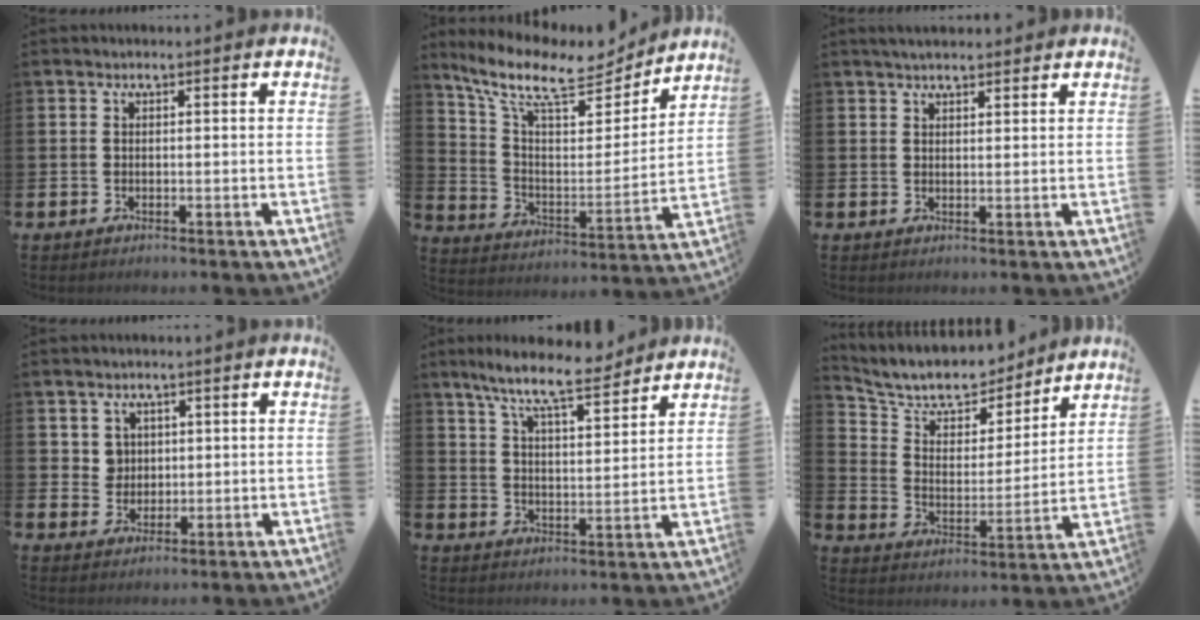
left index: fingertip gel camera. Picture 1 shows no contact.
{"total": 11.4, "force": [9.6, 3.7, 4.8], "torque": [-0.129, -0.058, 0.163]}
{"total": 2.6, "force": [2.4, 0.6, 0.8], "torque": [-0.020, -0.001, 0.044]}
{"total": 2.8, "force": [1.6, 2.3, 0.4], "torque": [-0.010, 0.003, 0.028]}
{"total": 9.0, "force": [8.0, 1.1, 3.9], "torque": [-0.098, -0.043, 0.143]}
{"total": 9.3, "force": [8.5, 3.1, 2.0], "torque": [-0.079, -0.063, 0.148]}